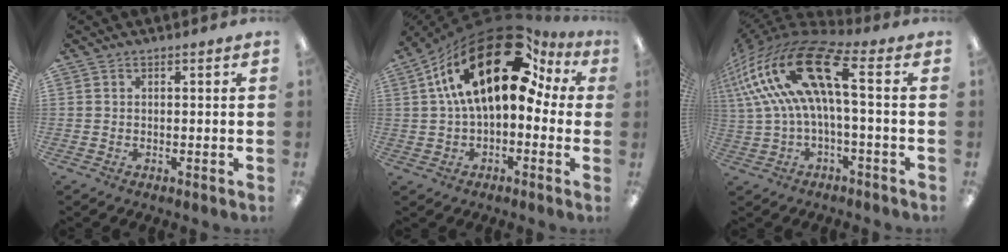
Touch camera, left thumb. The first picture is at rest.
{"total": 23.3, "force": [10.0, 11.4, 17.7], "torque": [-0.312, -0.042, 0.168]}
{"total": 22.5, "force": [3.4, 9.0, 20.3], "torque": [-0.415, 0.000, 0.058]}